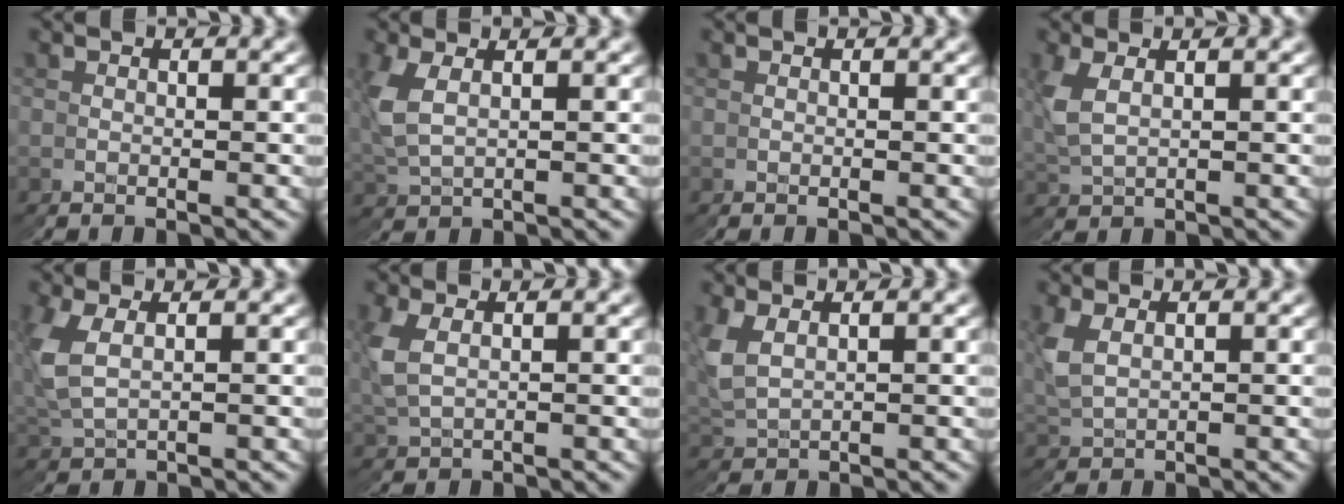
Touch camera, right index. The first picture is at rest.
{"total": 2.8, "force": [1.0, 2.4, 1.1], "torque": [-0.065, -0.018, 0.034]}
{"total": 0.0}
{"total": 2.2, "force": [1.1, 1.8, 0.8], "torque": [-0.053, -0.017, 0.035]}
{"total": 3.6, "force": [1.1, 3.1, 1.6], "torque": [-0.080, -0.017, 0.034]}
{"total": 2.3, "force": [0.9, 1.9, 0.8], "torque": [-0.051, -0.016, 0.031]}
{"total": 2.8, "force": [1.0, 2.5, 0.8], "torque": [-0.062, -0.022, 0.036]}
{"total": 2.2, "force": [0.9, 1.9, 0.5], "torque": [-0.048, -0.021, 0.035]}